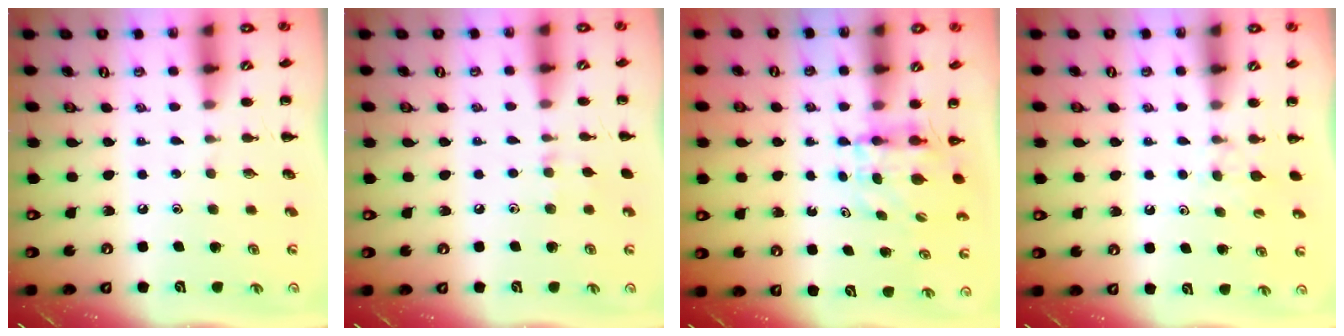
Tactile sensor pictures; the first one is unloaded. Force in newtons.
{"total": 6.2, "press": 5.9, "slide": 2.1}
{"total": 3.9, "press": 3.9, "slide": 0.1}
{"total": 3.6, "press": 3.4, "slide": 1.2}